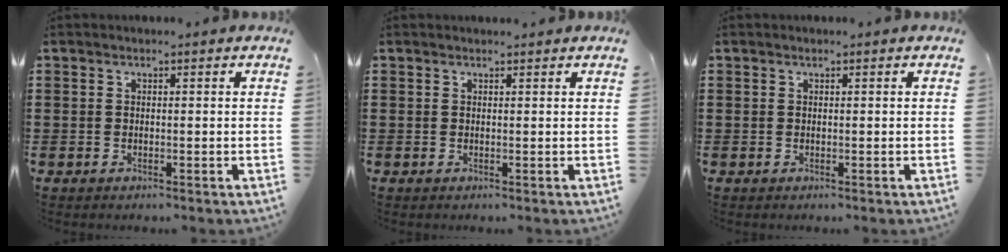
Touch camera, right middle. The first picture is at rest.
{"total": 0.6, "force": [0.5, -0.1, 0.2], "torque": [-0.004, 0.000, 0.010]}
{"total": 0.0}